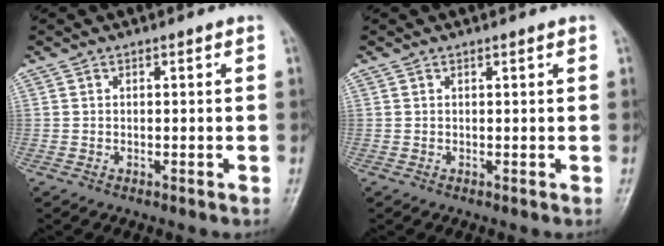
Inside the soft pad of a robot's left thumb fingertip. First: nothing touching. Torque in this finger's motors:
{"motor_torque": [-0.16, -0.07, 0.01, 0.01, -0.06]}